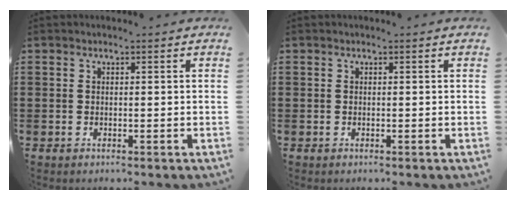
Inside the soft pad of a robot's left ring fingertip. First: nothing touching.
{"total": 0.0}